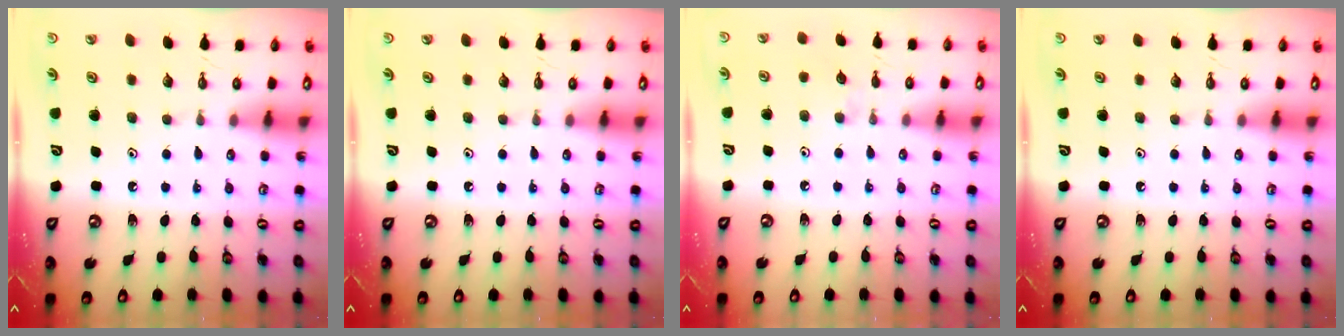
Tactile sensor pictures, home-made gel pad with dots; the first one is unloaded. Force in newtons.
{"total": 0.0}
{"total": 3.8, "press": 3.7, "slide": 0.6}
{"total": 0.0}